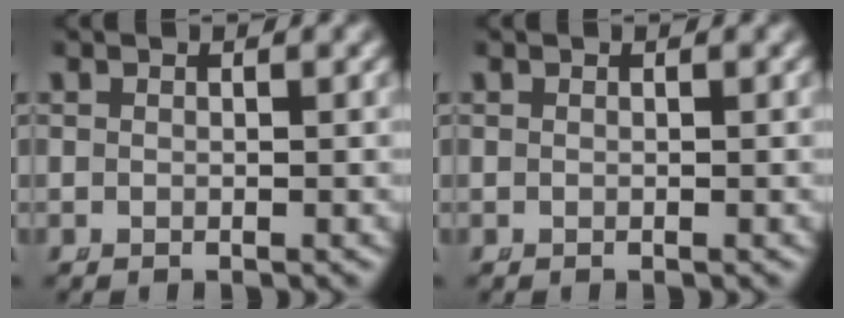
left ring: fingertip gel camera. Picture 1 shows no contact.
{"total": 0.0}